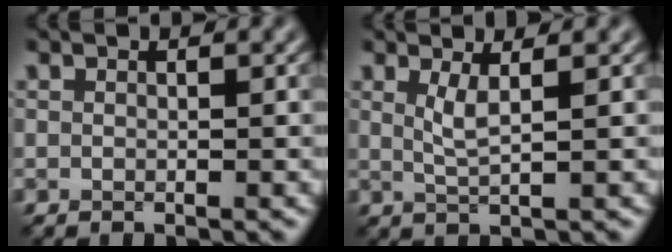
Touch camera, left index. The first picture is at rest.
{"total": 2.0, "force": [0.8, 0.5, 1.8], "torque": [-0.035, -0.005, 0.016]}